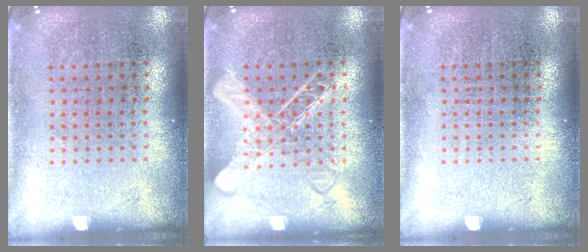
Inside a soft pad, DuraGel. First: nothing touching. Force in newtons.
{"total": 1.3, "press": 1.3, "slide": 0.3}
{"total": 0.0}